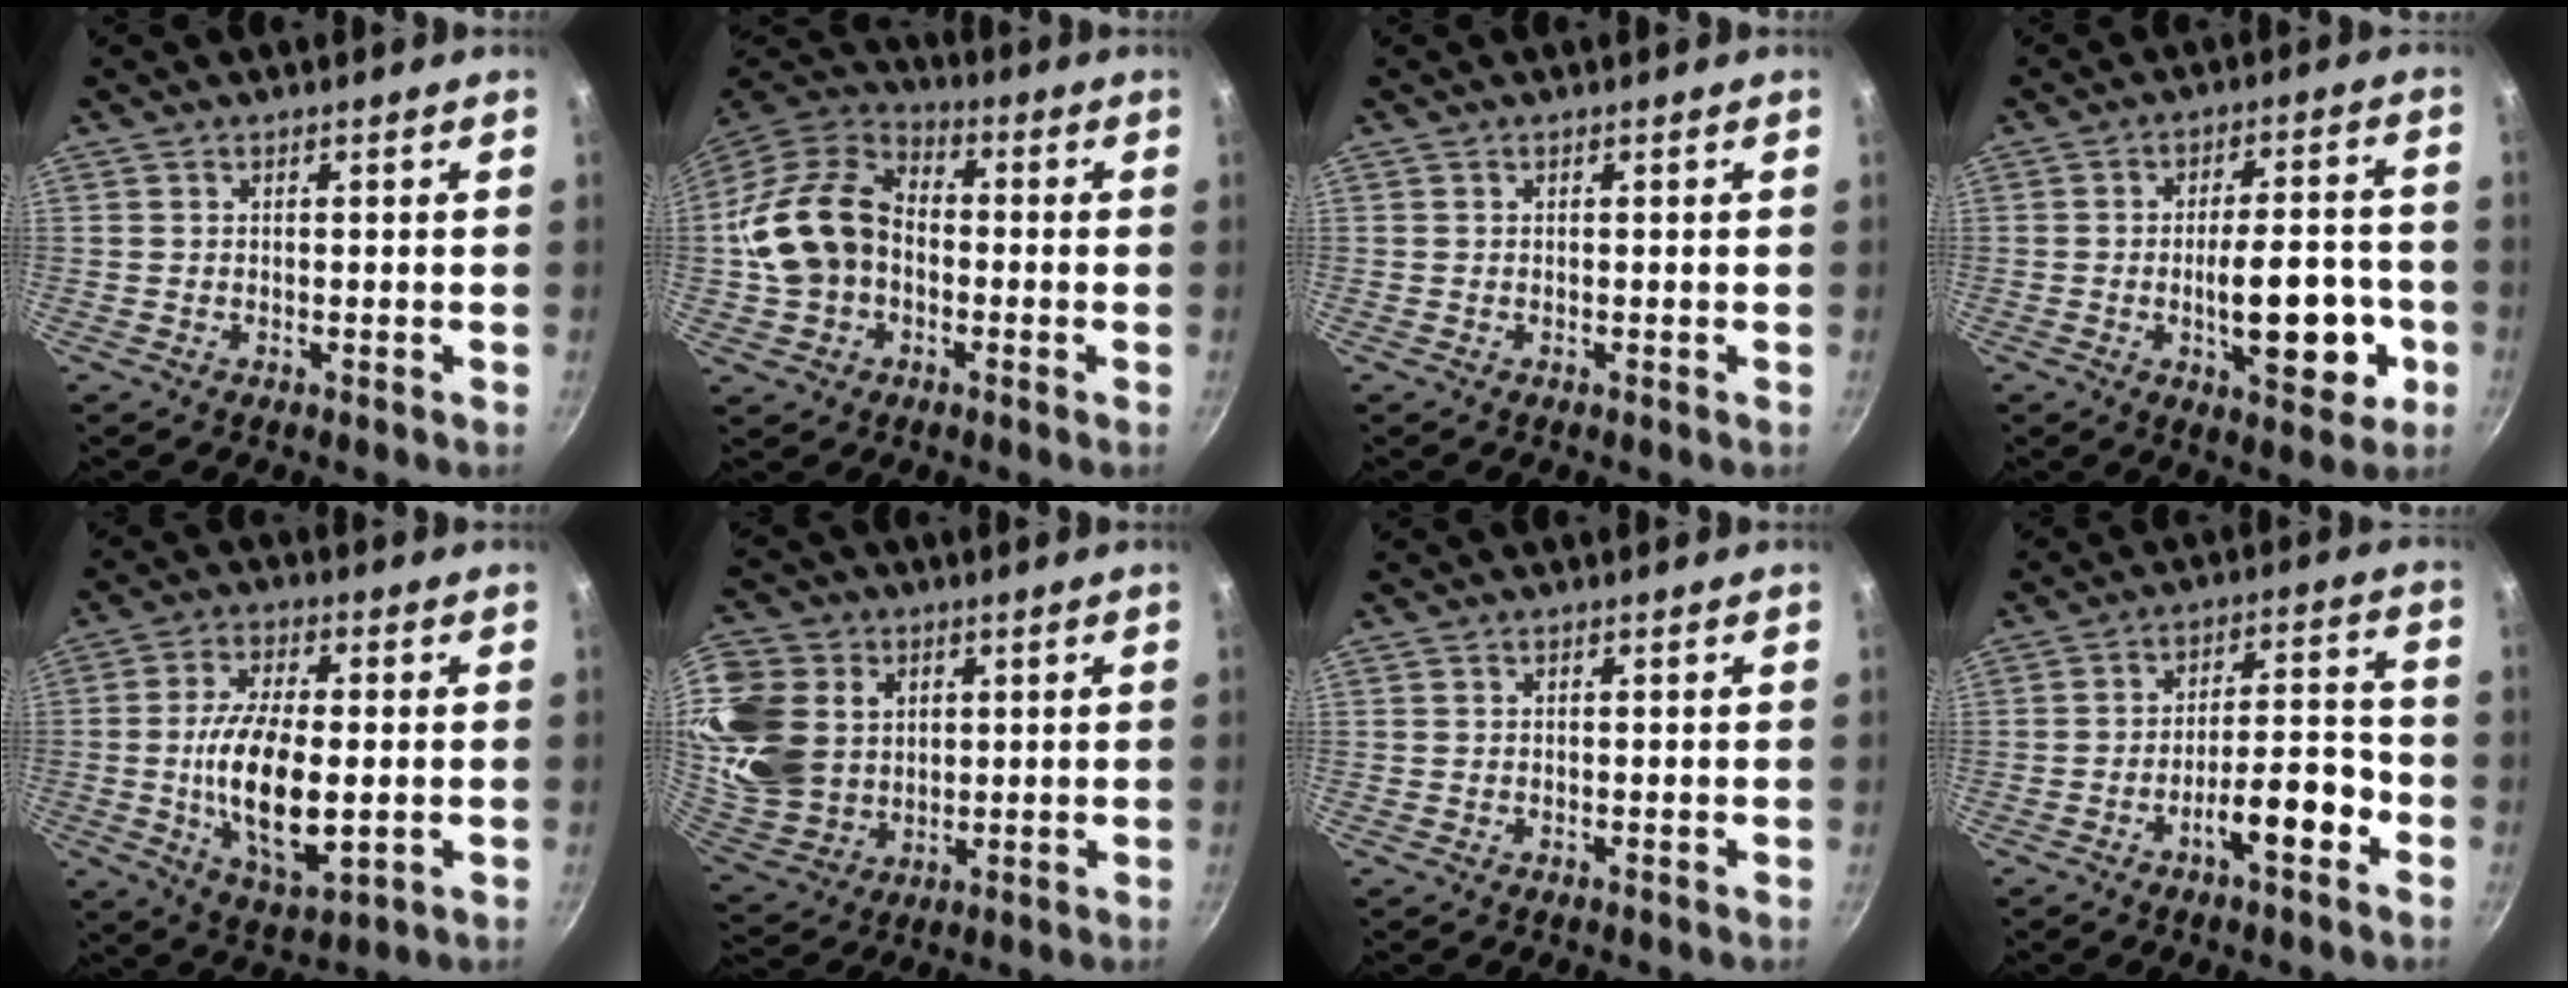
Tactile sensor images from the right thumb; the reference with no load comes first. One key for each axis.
{"total": 16.2, "fx": -1.4, "fy": 12.1, "fz": 10.7, "tx": -0.183, "ty": 0.041, "tz": -0.036}
{"total": 0.0}
{"total": 14.7, "fx": -3.7, "fy": 5.9, "fz": 12.9, "tx": -0.154, "ty": 0.016, "tz": -0.048}
{"total": 15.1, "fx": -1.4, "fy": 6.6, "fz": 13.4, "tx": -0.254, "ty": -0.006, "tz": -0.025}
{"total": 21.1, "fx": 5.1, "fy": 16.8, "fz": 11.7, "tx": -0.240, "ty": -0.010, "tz": 0.106}
{"total": 0.0}
{"total": 10.0, "fx": -4.7, "fy": 3.2, "fz": 8.2, "tx": -0.107, "ty": 0.049, "tz": -0.073}